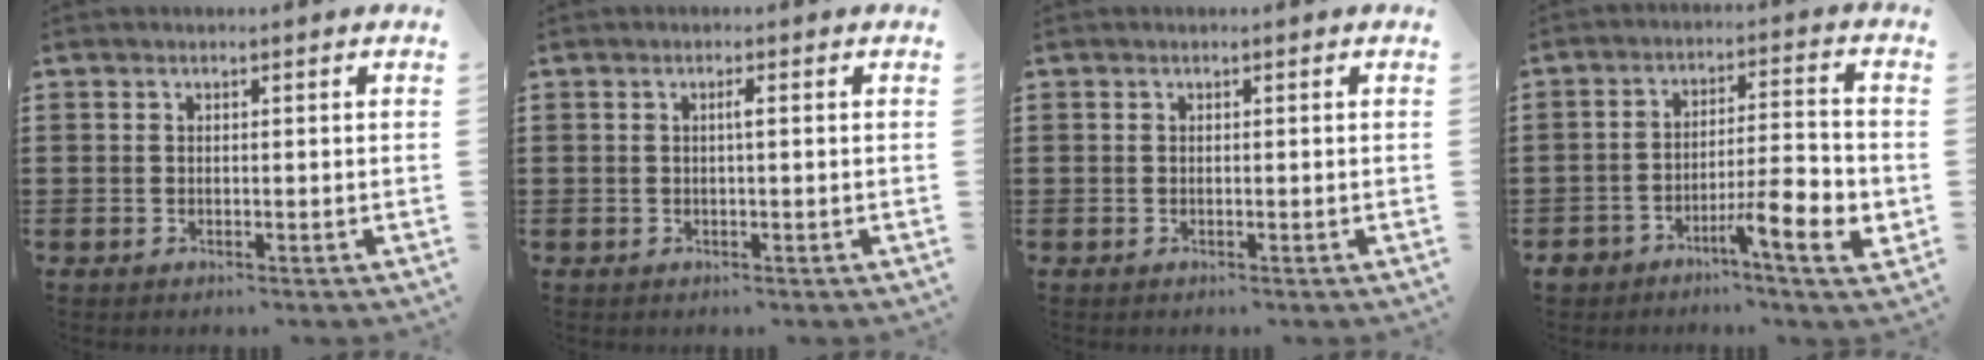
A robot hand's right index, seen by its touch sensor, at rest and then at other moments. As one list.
[{"total": 0.9, "force": [0.0, -0.1, 0.9], "torque": [-0.017, -0.004, 0.000]}, {"total": 0.0}, {"total": 8.9, "force": [-4.2, 2.3, 7.5], "torque": [-0.115, 0.003, -0.072]}]